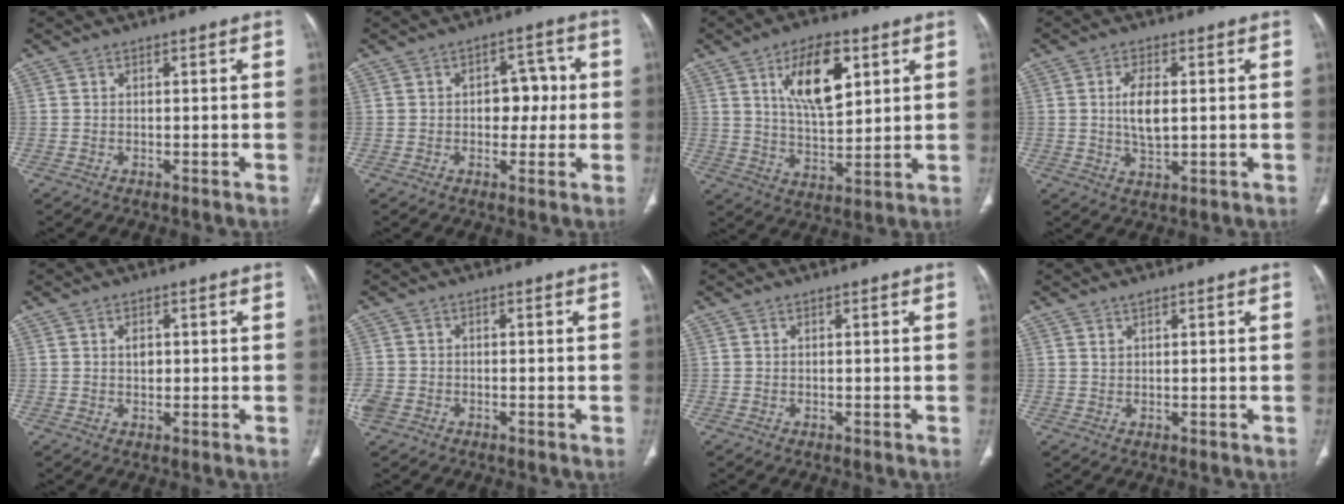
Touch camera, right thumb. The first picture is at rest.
{"total": 6.6, "force": [0.2, 4.6, 4.8], "torque": [-0.029, 0.018, 0.002]}
{"total": 13.7, "force": [5.5, 6.4, 10.8], "torque": [-0.154, -0.025, 0.101]}
{"total": 6.1, "force": [0.7, 2.8, 5.3], "torque": [-0.102, -0.007, 0.012]}
{"total": 2.1, "force": [0.4, 1.4, 1.5], "torque": [-0.017, 0.002, 0.008]}
{"total": 3.6, "force": [-1.6, 2.8, 1.7], "torque": [-0.044, 0.008, -0.028]}
{"total": 0.0}
{"total": 1.0, "force": [0.9, 0.3, 0.4], "torque": [-0.004, -0.006, 0.016]}